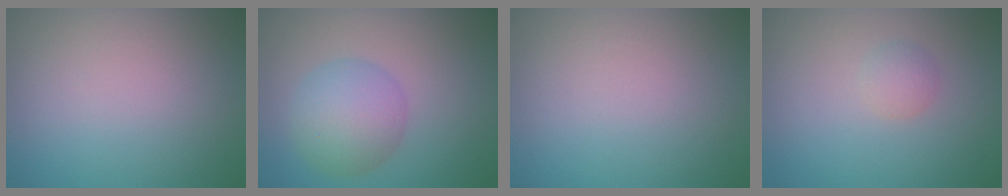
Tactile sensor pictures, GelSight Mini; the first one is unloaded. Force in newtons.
{"total": 4.9, "press": 4.9, "slide": 0.1}
{"total": 0.0}
{"total": 1.2, "press": 1.2, "slide": 0.1}